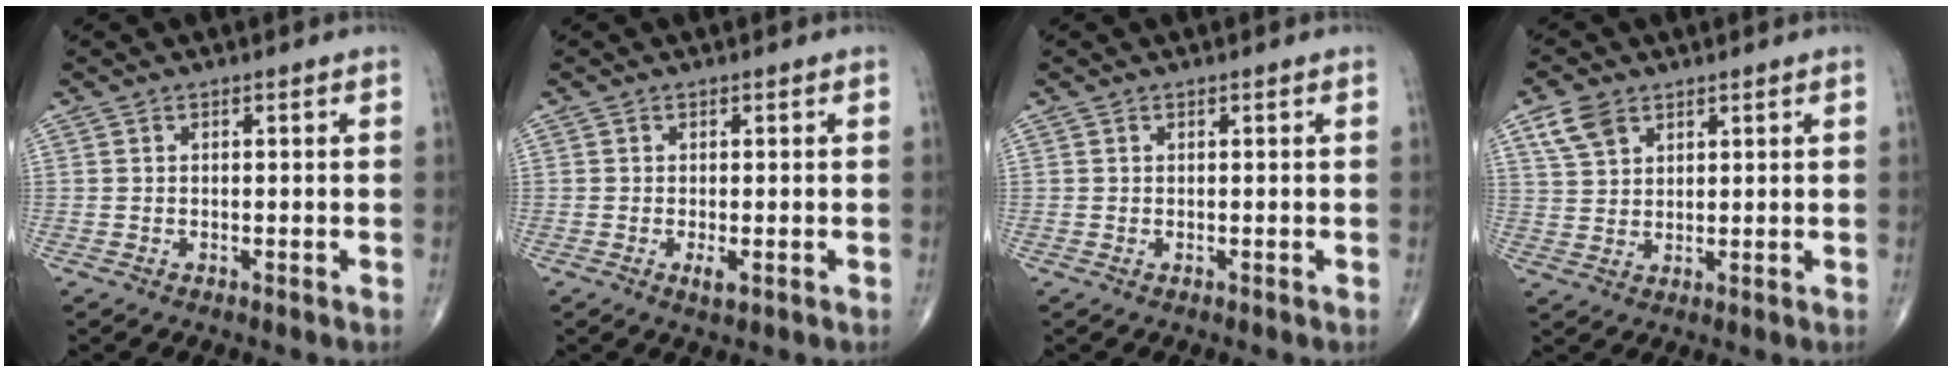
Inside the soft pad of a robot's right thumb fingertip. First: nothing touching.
{"total": 1.8, "force": [-0.5, 0.5, 1.6], "torque": [-0.032, -0.007, -0.009]}
{"total": 0.0}
{"total": 5.7, "force": [3.3, 3.6, 2.9], "torque": [-0.049, -0.007, 0.068]}